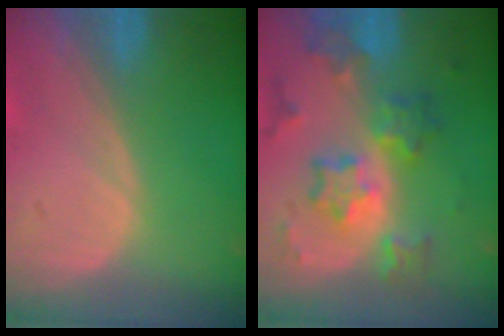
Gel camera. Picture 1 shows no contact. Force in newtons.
{"total": 8.9, "press": 8.9, "slide": 0.8}